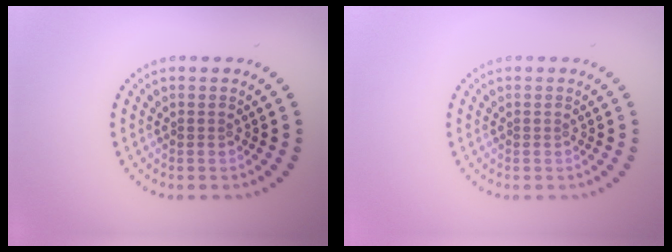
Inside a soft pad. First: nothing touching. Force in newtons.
{"total": 0.0}